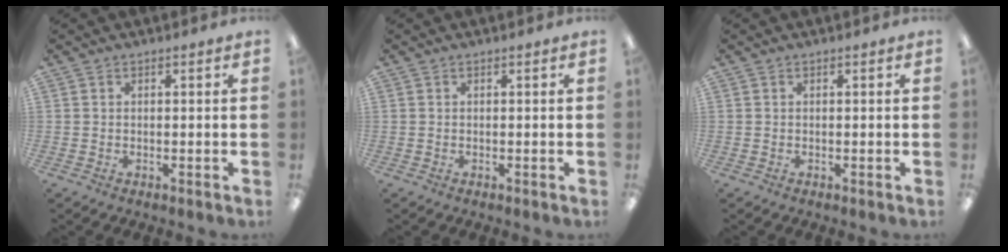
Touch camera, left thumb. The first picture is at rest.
{"total": 0.0}
{"total": 0.0}